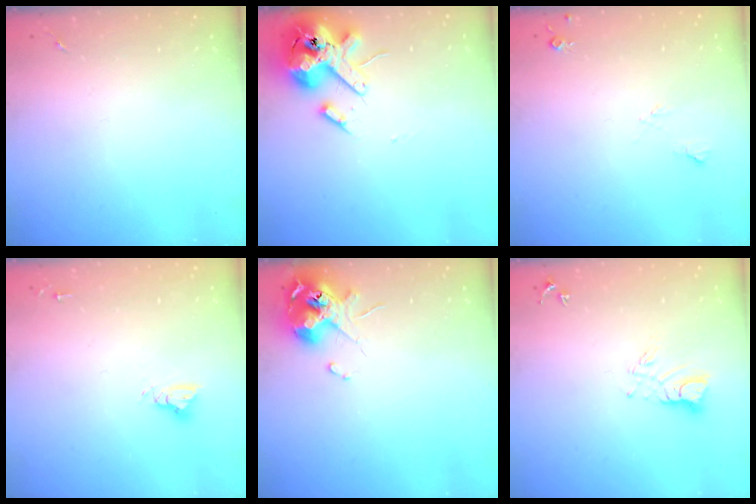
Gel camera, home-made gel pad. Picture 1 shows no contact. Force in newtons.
{"total": 14.5, "press": 14.4, "slide": 2.4}
{"total": 5.1, "press": 5.1, "slide": 0.8}
{"total": 4.9, "press": 4.9, "slide": 0.3}
{"total": 11.3, "press": 11.2, "slide": 1.5}
{"total": 6.7, "press": 6.7, "slide": 0.6}